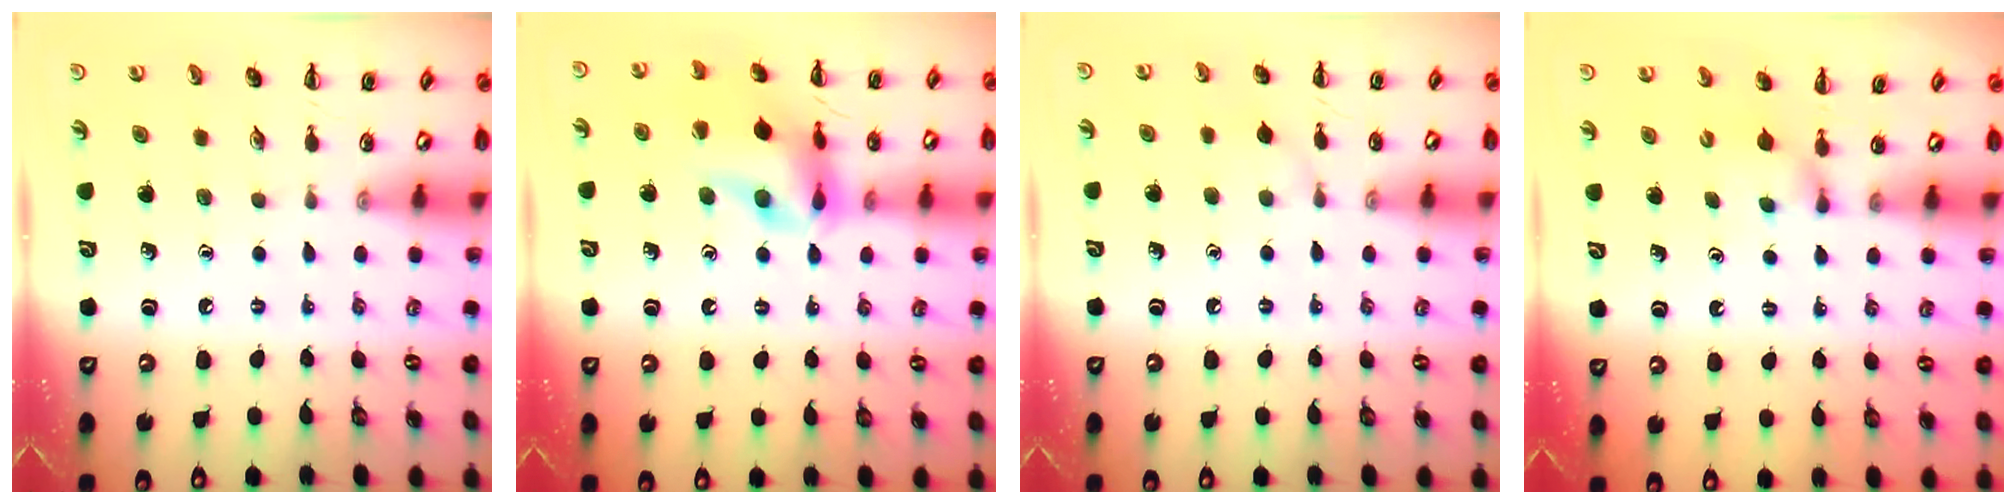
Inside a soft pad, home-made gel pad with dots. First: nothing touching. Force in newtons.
{"total": 15.1, "press": 15.1, "slide": 1.3}
{"total": 4.7, "press": 4.4, "slide": 1.7}
{"total": 2.5, "press": 2.3, "slide": 1.0}